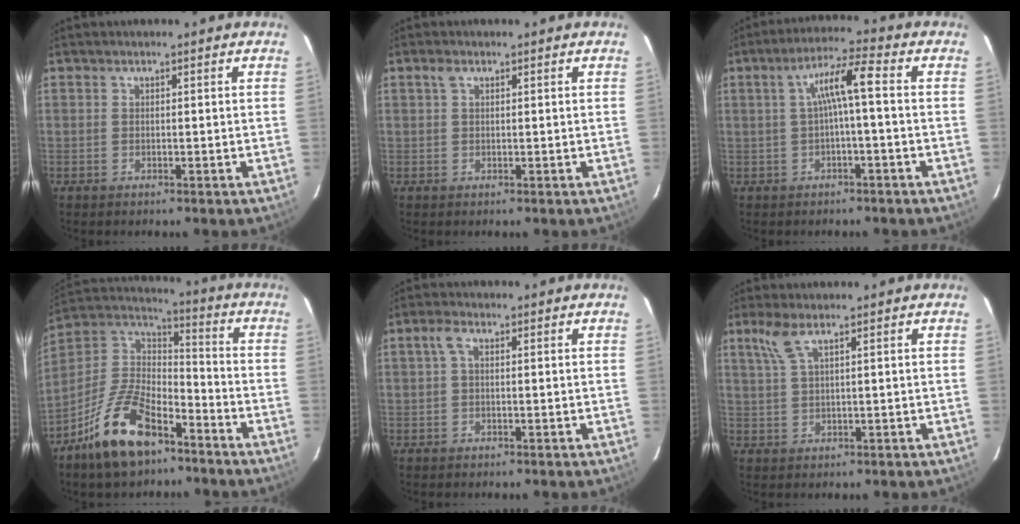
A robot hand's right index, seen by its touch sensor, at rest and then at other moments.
{"total": 1.2, "force": [0.6, 0.7, 0.9], "torque": [-0.019, 0.005, 0.010]}
{"total": 5.9, "force": [-0.5, 0.1, 5.9], "torque": [-0.117, 0.014, -0.003]}
{"total": 16.8, "force": [-10.6, 7.7, 10.5], "torque": [-0.223, 0.007, -0.194]}
{"total": 2.2, "force": [0.4, 1.0, 2.0], "torque": [-0.043, 0.009, 0.006]}
{"total": 3.3, "force": [1.9, 0.0, 2.7], "torque": [-0.062, 0.003, 0.046]}